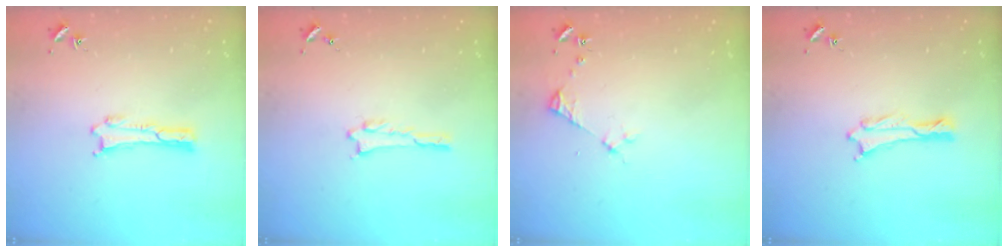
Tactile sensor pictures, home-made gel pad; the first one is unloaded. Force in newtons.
{"total": 0.0}
{"total": 3.2, "press": 3.2, "slide": 0.4}
{"total": 0.0}